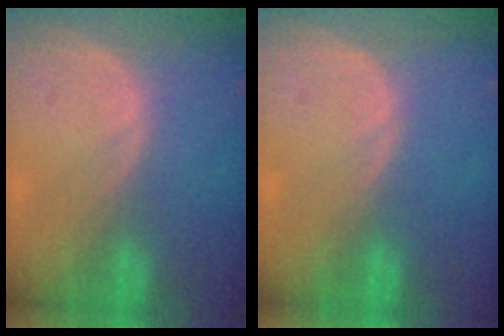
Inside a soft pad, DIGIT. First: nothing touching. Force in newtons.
{"total": 0.0}